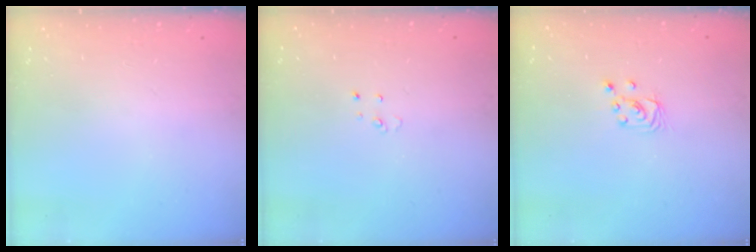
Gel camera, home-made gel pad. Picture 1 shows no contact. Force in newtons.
{"total": 2.5, "press": 2.5, "slide": 0.2}
{"total": 3.0, "press": 3.0, "slide": 0.2}